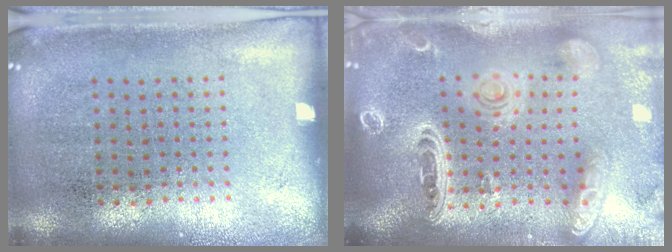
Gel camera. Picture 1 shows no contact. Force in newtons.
{"total": 3.7, "press": 2.9, "slide": 2.3}